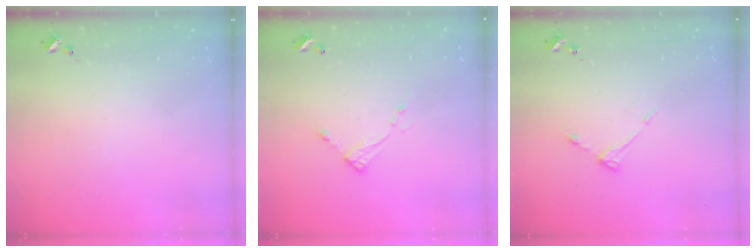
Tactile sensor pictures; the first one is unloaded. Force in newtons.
{"total": 4.7, "press": 4.6, "slide": 0.4}
{"total": 5.0, "press": 4.9, "slide": 0.4}